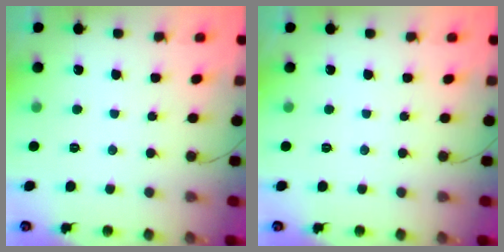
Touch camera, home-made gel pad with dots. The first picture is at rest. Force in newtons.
{"total": 0.0}